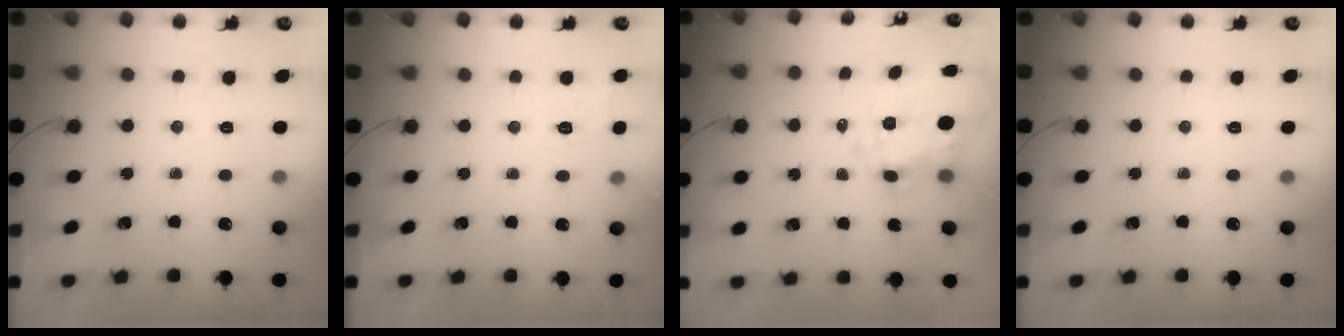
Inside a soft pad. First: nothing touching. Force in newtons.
{"total": 3.7, "press": 2.9, "slide": 2.2}
{"total": 4.0, "press": 3.1, "slide": 2.5}
{"total": 0.0}